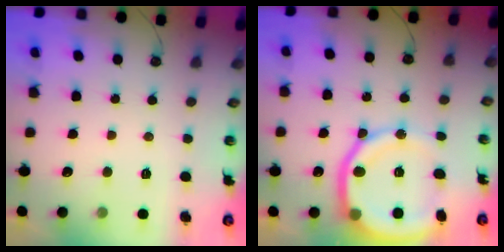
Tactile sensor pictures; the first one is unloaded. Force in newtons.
{"total": 17.5, "press": 17.4, "slide": 2.1}